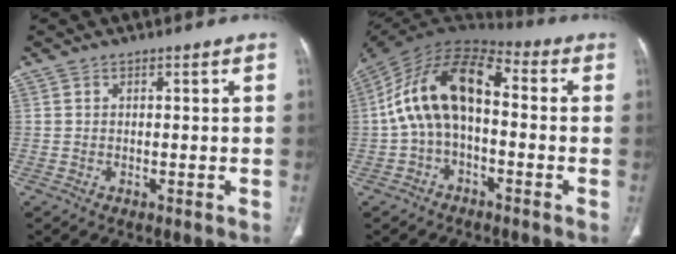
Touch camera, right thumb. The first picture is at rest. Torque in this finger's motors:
{"motor_torque": [2.51, 2.50, 1.98, -0.30, 0.27]}